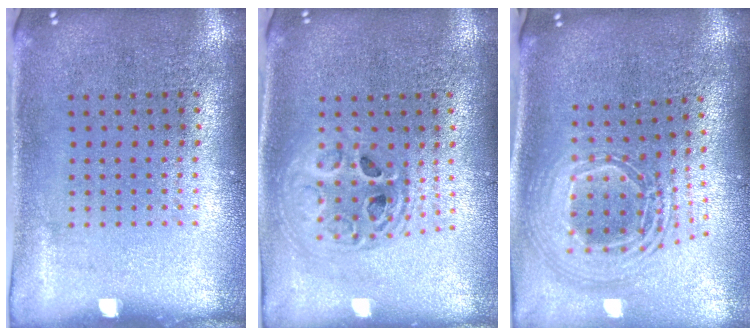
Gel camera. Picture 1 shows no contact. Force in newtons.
{"total": 1.8, "press": 1.5, "slide": 1.0}
{"total": 2.5, "press": 1.8, "slide": 1.6}